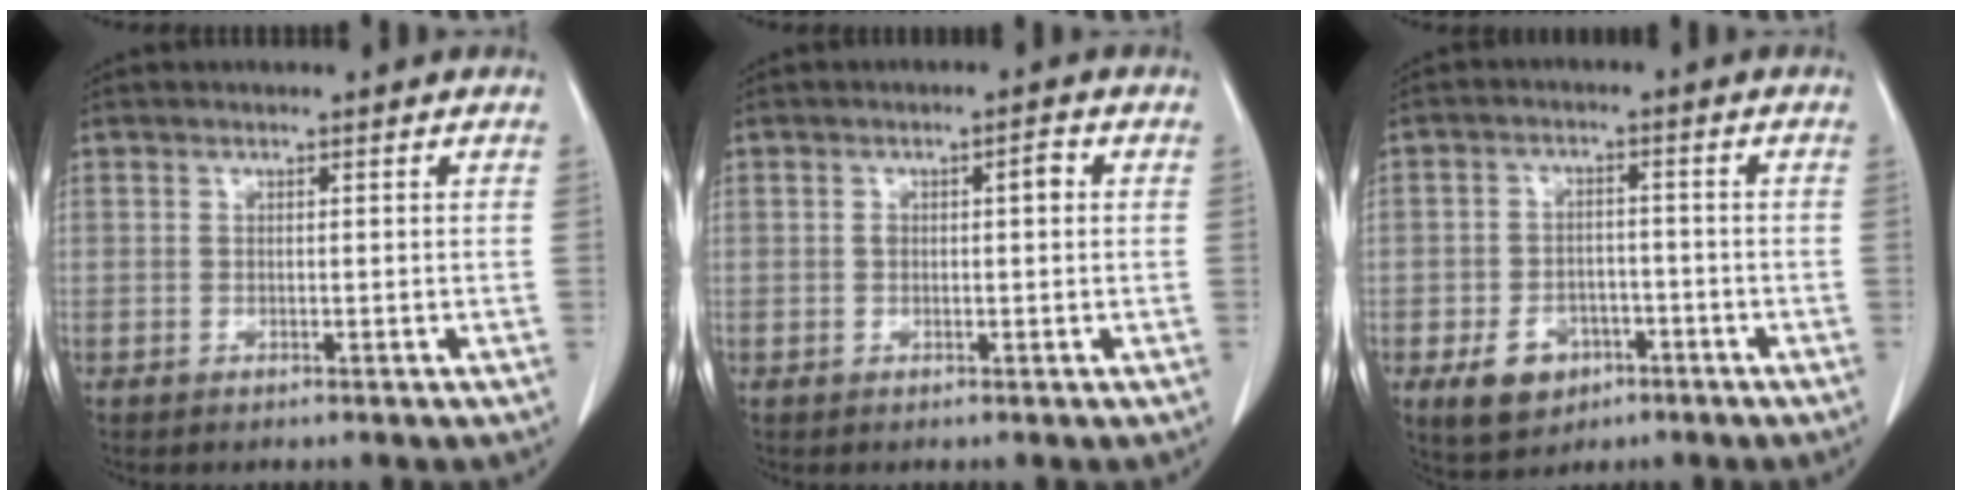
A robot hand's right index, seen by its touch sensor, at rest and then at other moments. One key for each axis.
{"total": 2.5, "fx": 0.4, "fy": 1.0, "fz": 2.2, "tx": -0.038, "ty": 0.014, "tz": 0.006}
{"total": 6.7, "fx": -3.3, "fy": 5.0, "fz": 3.1, "tx": -0.057, "ty": 0.005, "tz": -0.044}